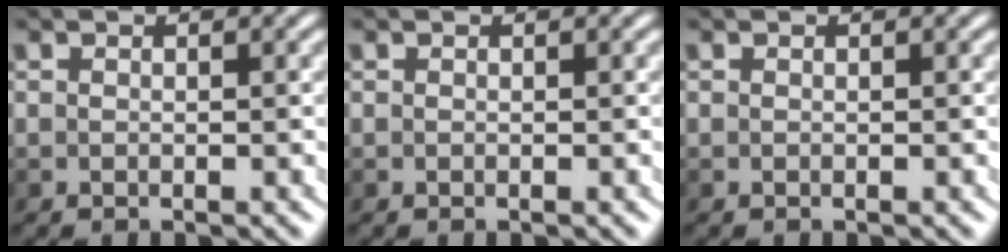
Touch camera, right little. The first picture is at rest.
{"total": 0.0}
{"total": 0.0}